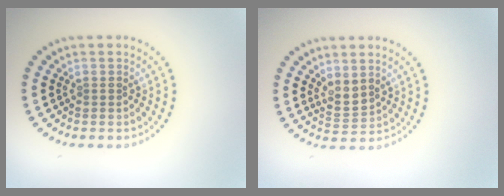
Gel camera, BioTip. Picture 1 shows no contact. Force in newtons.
{"total": 2.2, "press": 1.6, "slide": 1.5}